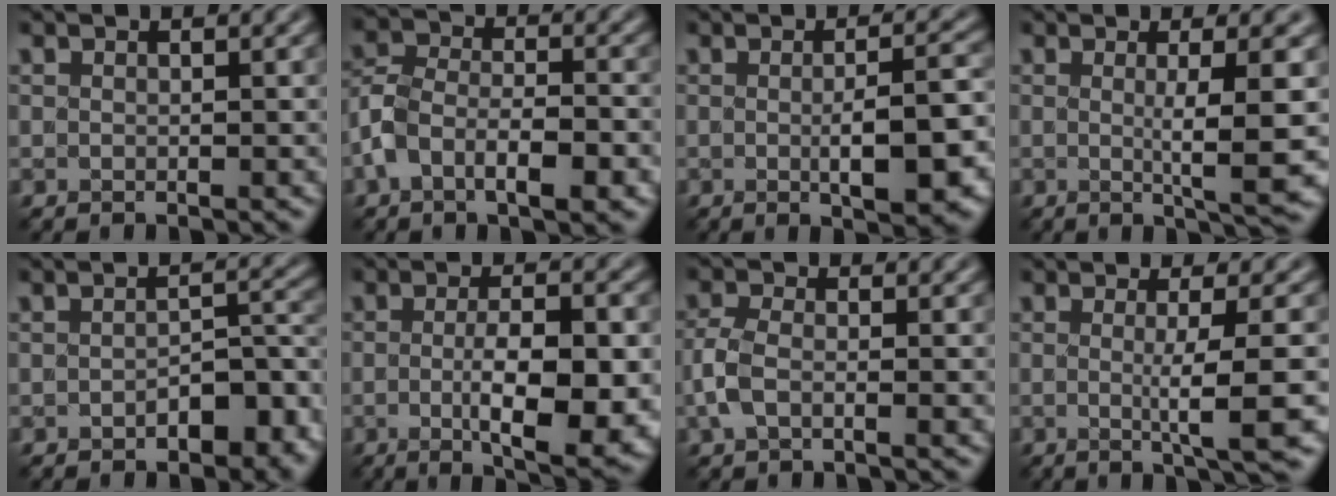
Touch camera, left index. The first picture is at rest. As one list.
[{"total": 5.8, "force": [-2.6, 2.7, 4.4], "torque": [-0.080, 0.008, -0.051]}, {"total": 6.5, "force": [-0.9, 1.7, 6.2], "torque": [-0.086, -0.007, -0.004]}, {"total": 5.9, "force": [-0.1, 0.9, 5.8], "torque": [-0.085, -0.006, 0.003]}, {"total": 4.9, "force": [-2.5, 2.1, 3.7], "torque": [-0.050, 0.005, -0.031]}, {"total": 8.8, "force": [-1.6, 2.6, 8.3], "torque": [-0.127, -0.015, -0.016]}, {"total": 2.9, "force": [-0.9, 1.4, 2.4], "torque": [-0.060, 0.003, -0.022]}, {"total": 5.4, "force": [-0.5, 0.9, 5.4], "torque": [-0.079, -0.007, -0.006]}]